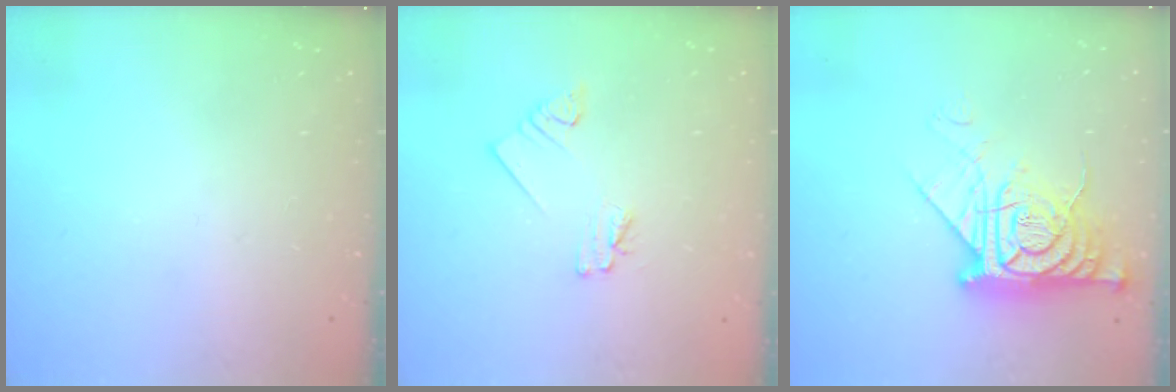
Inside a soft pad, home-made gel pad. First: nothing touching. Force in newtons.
{"total": 2.3, "press": 2.3, "slide": 0.1}
{"total": 14.0, "press": 13.9, "slide": 1.4}